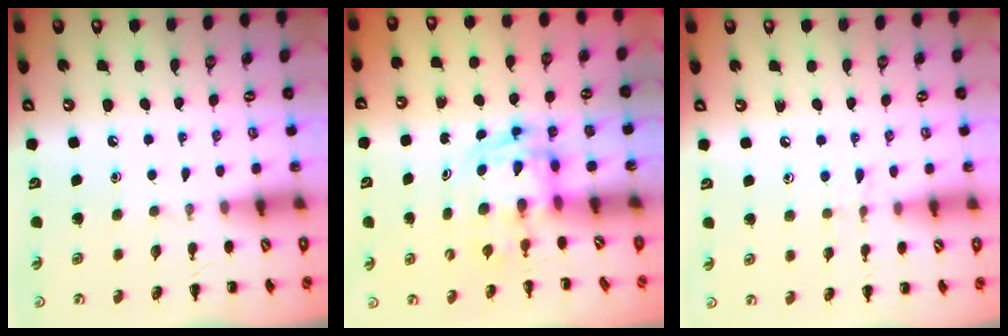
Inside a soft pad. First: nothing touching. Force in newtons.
{"total": 2.8, "press": 2.7, "slide": 0.5}
{"total": 5.7, "press": 5.3, "slide": 2.2}